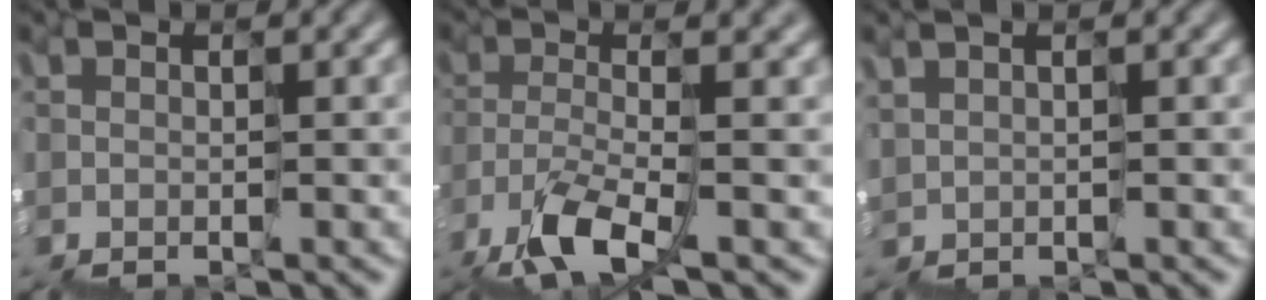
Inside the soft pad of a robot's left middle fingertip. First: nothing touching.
{"total": 4.9, "force": [-2.1, 1.2, 4.3], "torque": [-0.096, 0.000, -0.040]}
{"total": 0.9, "force": [0.3, 0.4, 0.7], "torque": [-0.006, -0.004, 0.008]}